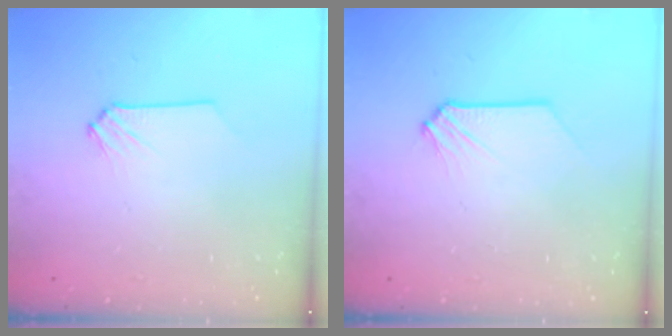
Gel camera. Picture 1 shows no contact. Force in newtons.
{"total": 0.0}